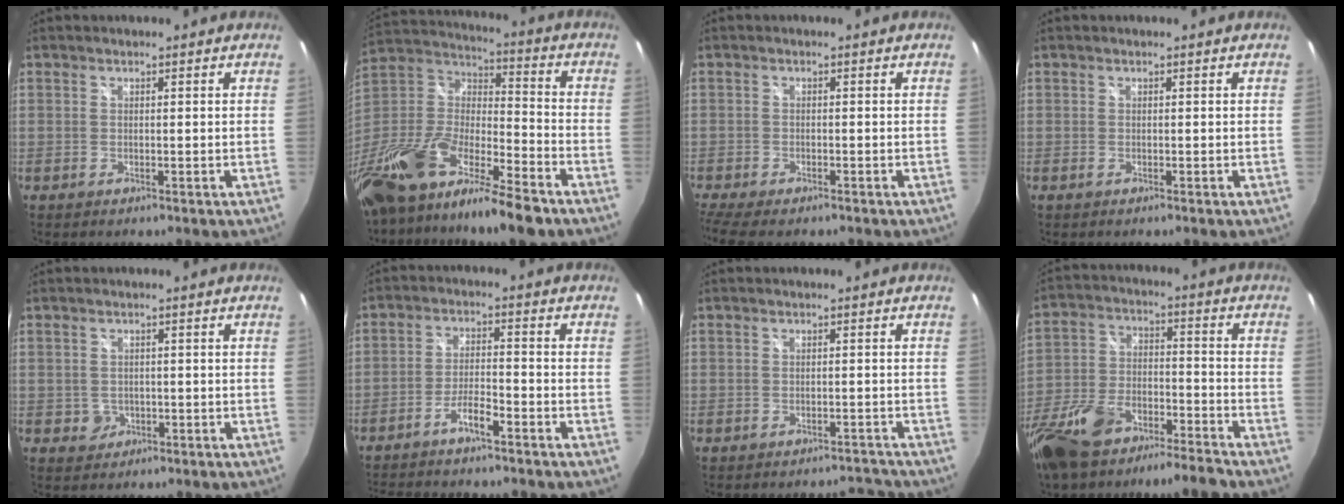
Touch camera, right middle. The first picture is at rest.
{"total": 21.9, "force": [-14.5, 5.8, 15.3], "torque": [-0.306, -0.032, -0.268]}
{"total": 7.4, "force": [-5.8, 2.0, 4.1], "torque": [-0.101, -0.037, -0.105]}
{"total": 0.0}
{"total": 2.7, "force": [-0.6, 2.5, 0.6], "torque": [-0.013, 0.001, -0.004]}
{"total": 6.6, "force": [-5.5, 0.6, 3.7], "torque": [-0.086, 0.010, -0.097]}
{"total": 3.2, "force": [-3.1, 0.6, 0.0], "torque": [0.011, 0.011, -0.037]}
{"total": 16.0, "force": [-12.3, 3.3, 9.7], "torque": [-0.219, -0.013, -0.226]}